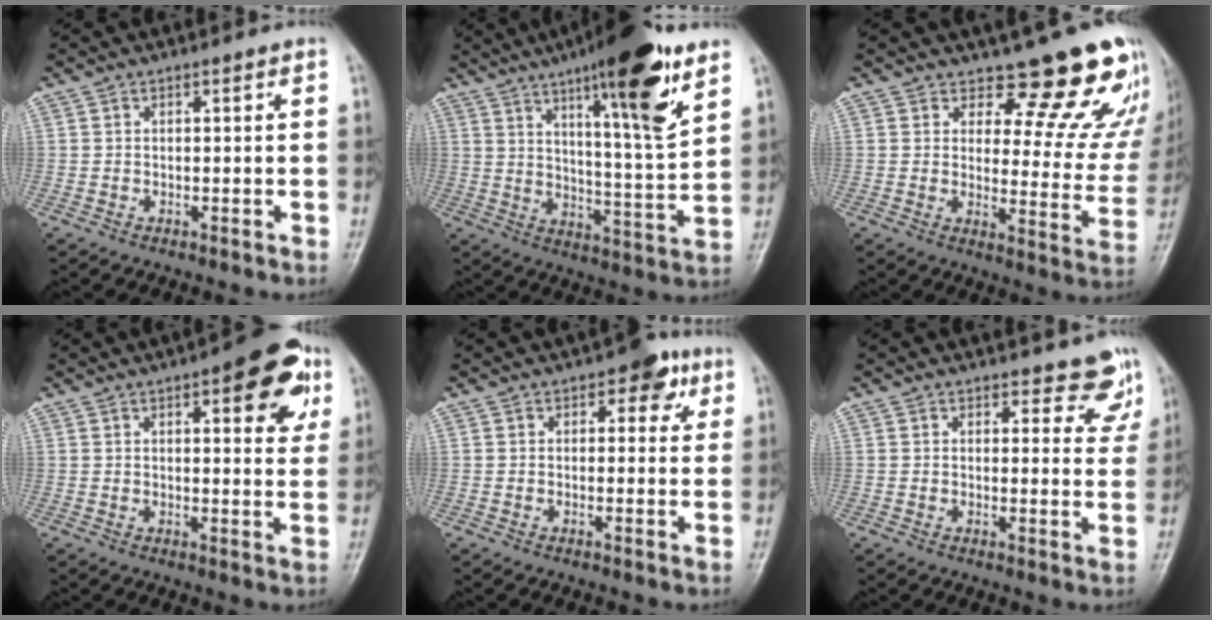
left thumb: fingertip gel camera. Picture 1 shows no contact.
{"total": 19.0, "force": [11.0, 3.3, 15.1], "torque": [-0.206, -0.056, 0.169]}
{"total": 15.0, "force": [13.0, 5.3, 5.5], "torque": [-0.009, -0.115, 0.145]}
{"total": 11.7, "force": [5.1, 4.3, 9.6], "torque": [-0.081, -0.010, 0.054]}
{"total": 5.4, "force": [2.3, 3.2, 3.7], "torque": [-0.011, -0.003, 0.019]}
{"total": 5.9, "force": [5.1, 2.6, 1.4], "torque": [0.023, -0.034, 0.045]}